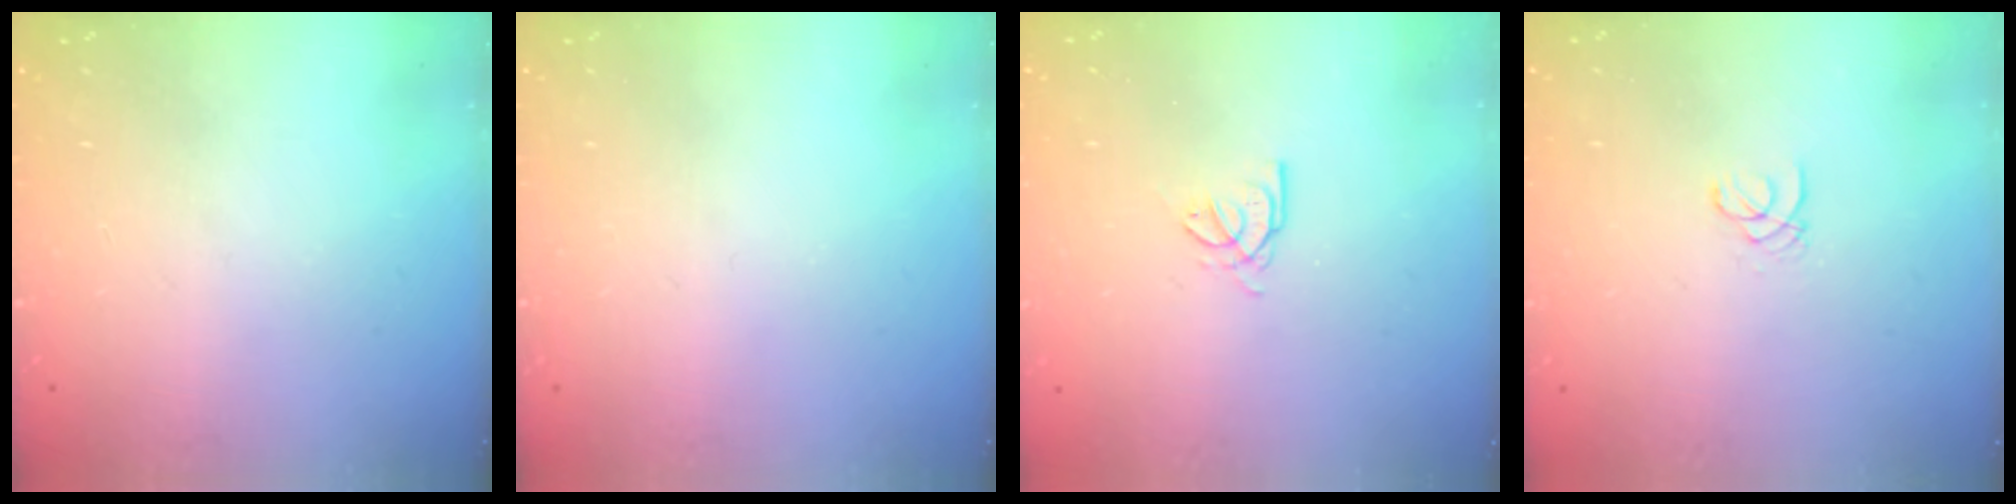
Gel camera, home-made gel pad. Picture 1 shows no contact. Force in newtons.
{"total": 0.0}
{"total": 2.7, "press": 2.7, "slide": 0.4}
{"total": 1.0, "press": 1.0, "slide": 0.1}